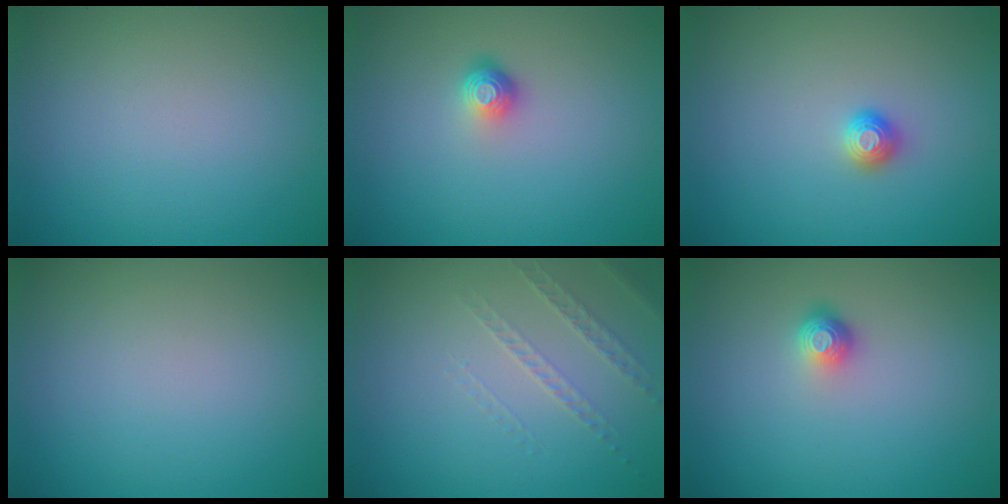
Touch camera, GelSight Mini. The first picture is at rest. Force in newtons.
{"total": 1.8, "press": 1.2, "slide": 1.3}
{"total": 1.1, "press": 1.1, "slide": 0.1}
{"total": 0.0}
{"total": 1.3, "press": 0.9, "slide": 0.9}
{"total": 1.6, "press": 1.1, "slide": 1.2}